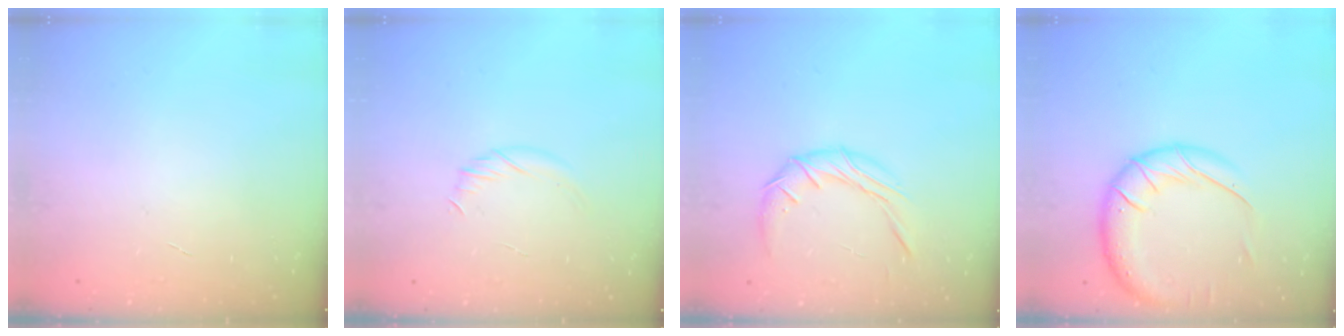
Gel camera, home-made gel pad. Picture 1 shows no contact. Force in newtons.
{"total": 4.0, "press": 3.9, "slide": 1.1}
{"total": 9.3, "press": 9.3, "slide": 0.8}
{"total": 15.9, "press": 15.5, "slide": 3.1}